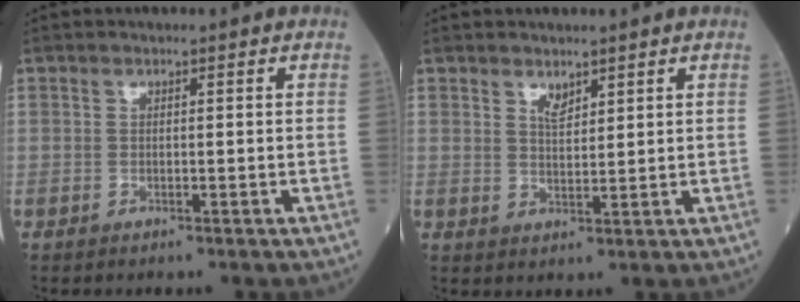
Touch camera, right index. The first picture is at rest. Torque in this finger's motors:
{"motor_torque": [0.06, 0.08, 0.01, 0.01]}